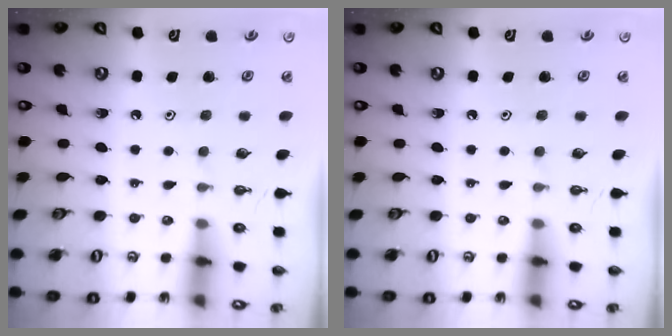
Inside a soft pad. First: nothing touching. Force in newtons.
{"total": 0.0}